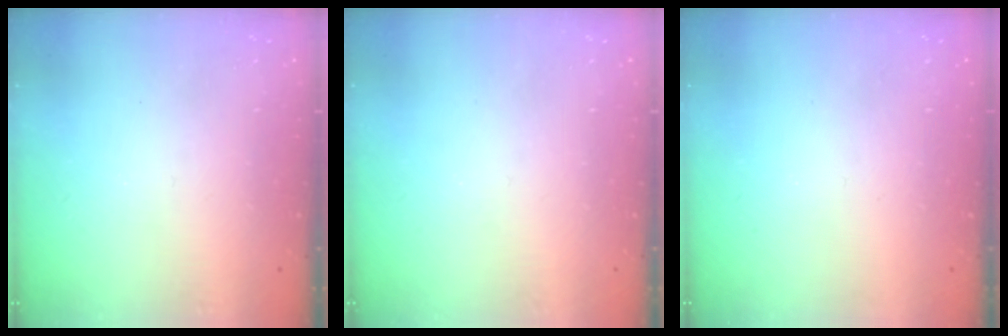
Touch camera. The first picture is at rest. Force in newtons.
{"total": 0.0}
{"total": 0.0}